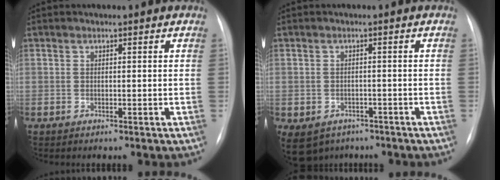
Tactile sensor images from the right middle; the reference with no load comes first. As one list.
[{"total": 9.3, "force": [-5.7, 6.8, 2.9], "torque": [-0.081, -0.004, -0.068]}]